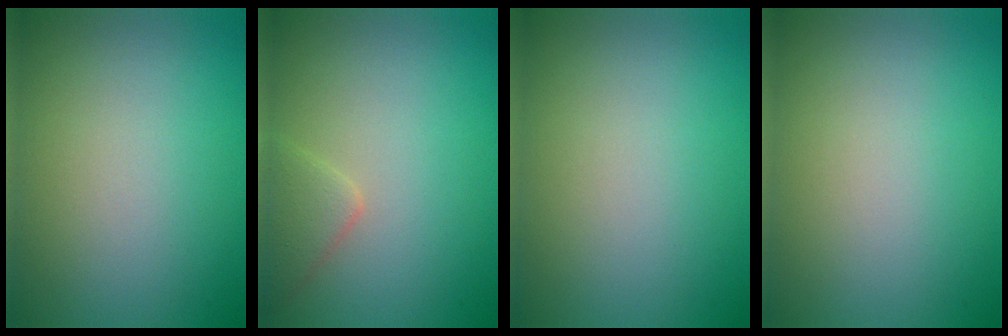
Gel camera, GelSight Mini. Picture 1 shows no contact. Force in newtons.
{"total": 2.2, "press": 2.2, "slide": 0.2}
{"total": 0.0}
{"total": 0.0}